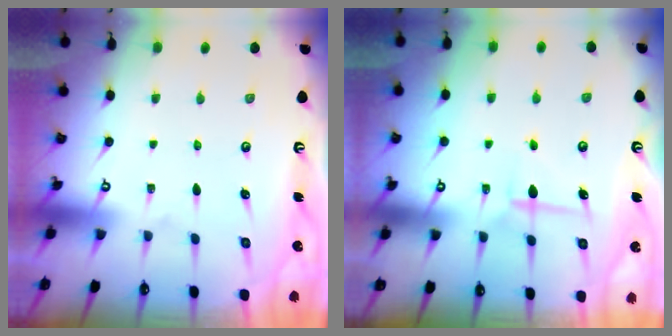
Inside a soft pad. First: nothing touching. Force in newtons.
{"total": 6.5, "press": 6.4, "slide": 1.3}